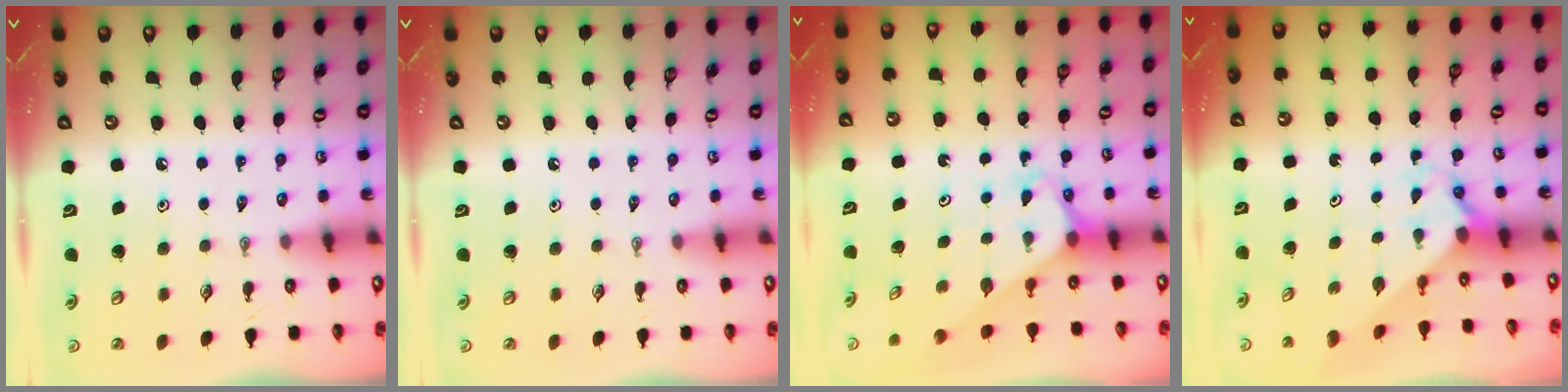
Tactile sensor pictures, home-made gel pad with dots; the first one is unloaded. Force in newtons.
{"total": 0.0}
{"total": 2.5, "press": 2.5, "slide": 0.2}
{"total": 1.7, "press": 1.7, "slide": 0.2}